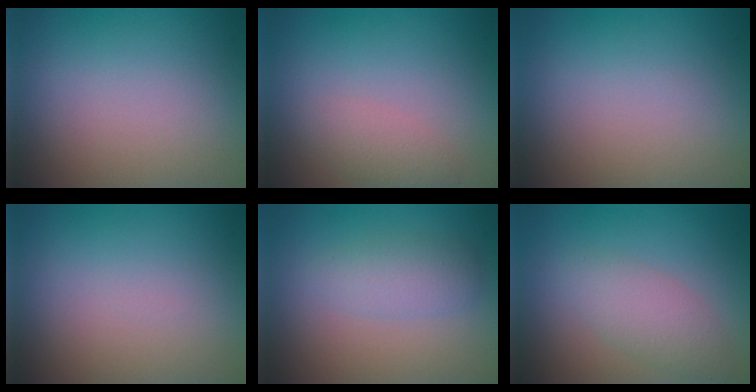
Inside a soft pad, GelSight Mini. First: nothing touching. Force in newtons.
{"total": 2.0, "press": 2.0, "slide": 0.0}
{"total": 0.0}
{"total": 0.0}
{"total": 2.4, "press": 2.4, "slide": 0.1}
{"total": 2.9, "press": 2.9, "slide": 0.1}